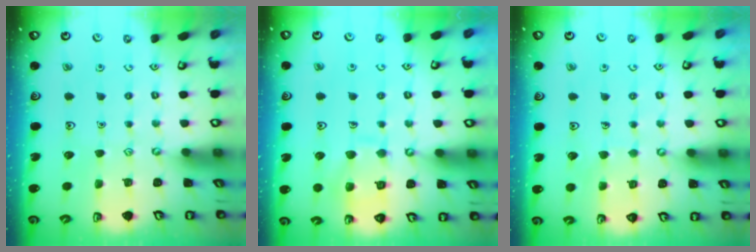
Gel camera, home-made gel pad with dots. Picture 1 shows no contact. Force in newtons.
{"total": 10.7, "press": 10.7, "slide": 1.0}
{"total": 4.3, "press": 4.2, "slide": 0.3}